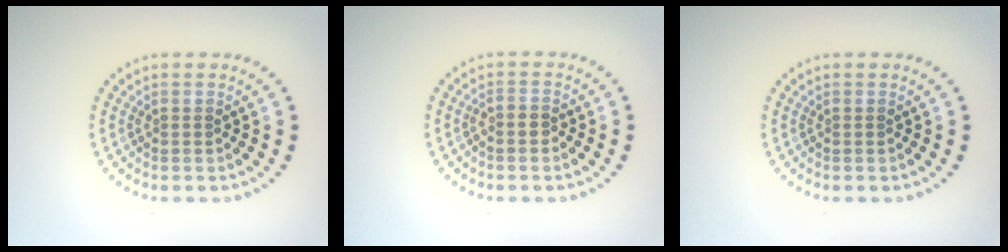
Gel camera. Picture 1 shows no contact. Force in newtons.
{"total": 0.9, "press": 0.7, "slide": 0.6}
{"total": 0.0}